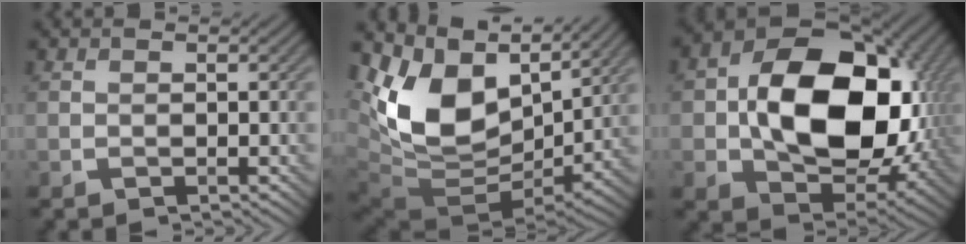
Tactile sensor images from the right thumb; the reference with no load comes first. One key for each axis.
{"total": 13.4, "fx": 4.7, "fy": 8.4, "fz": 9.4, "tx": -0.201, "ty": 0.002, "tz": 0.090}
{"total": 17.2, "fx": 0.6, "fy": 12.0, "fz": 12.2, "tx": -0.202, "ty": -0.020, "tz": 0.027}